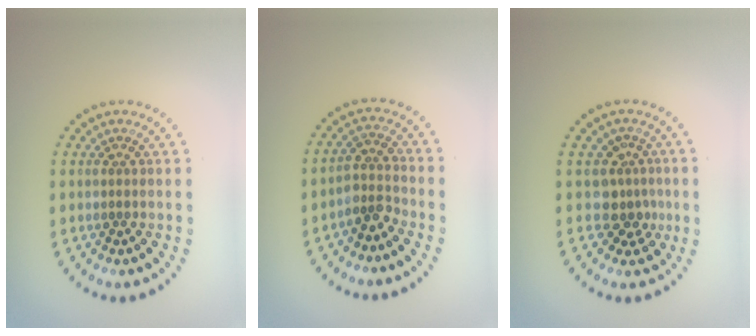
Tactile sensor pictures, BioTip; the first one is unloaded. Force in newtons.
{"total": 2.5, "press": 2.0, "slide": 1.6}
{"total": 2.7, "press": 2.0, "slide": 1.9}